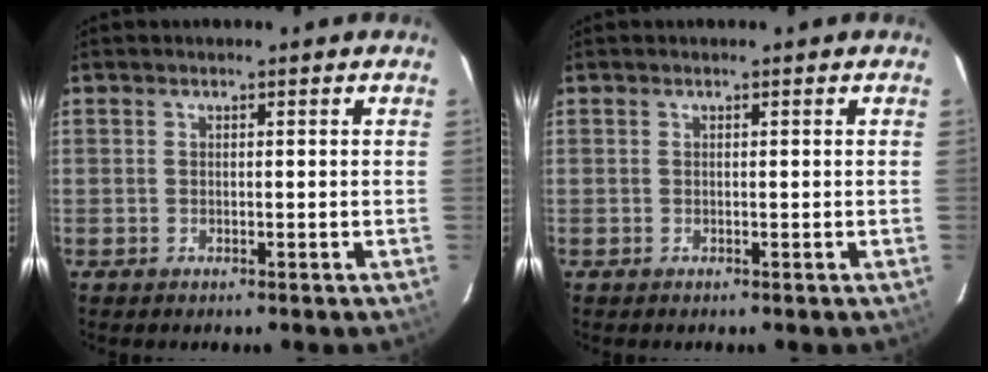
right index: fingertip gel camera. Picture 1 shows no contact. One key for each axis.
{"total": 0.0}